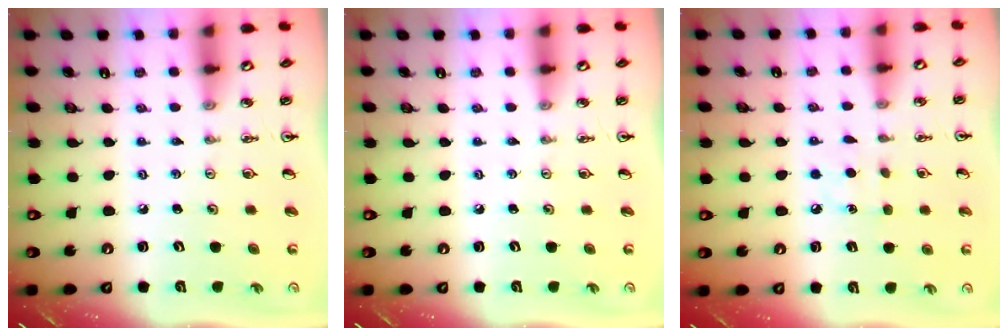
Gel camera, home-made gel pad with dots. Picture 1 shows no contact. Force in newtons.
{"total": 0.0}
{"total": 5.7, "press": 5.7, "slide": 0.6}